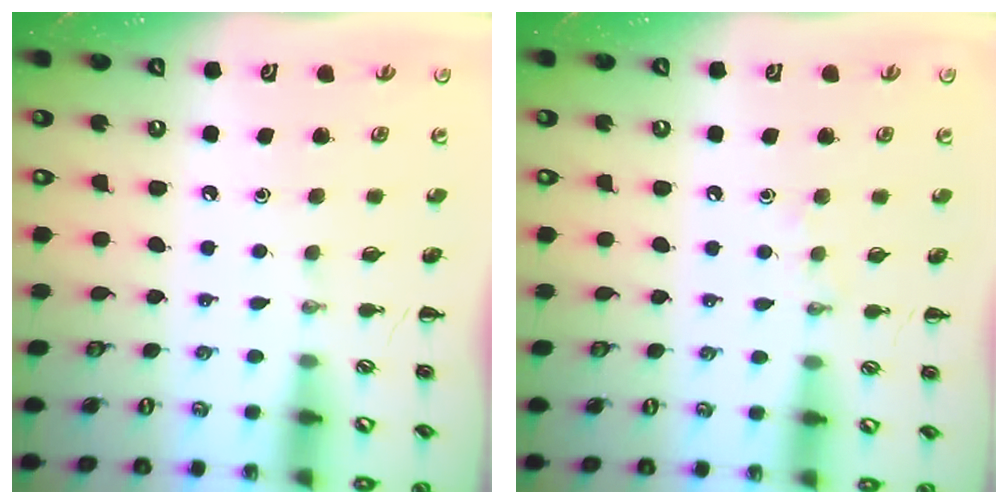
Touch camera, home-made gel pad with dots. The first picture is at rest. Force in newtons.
{"total": 3.5, "press": 3.4, "slide": 0.9}